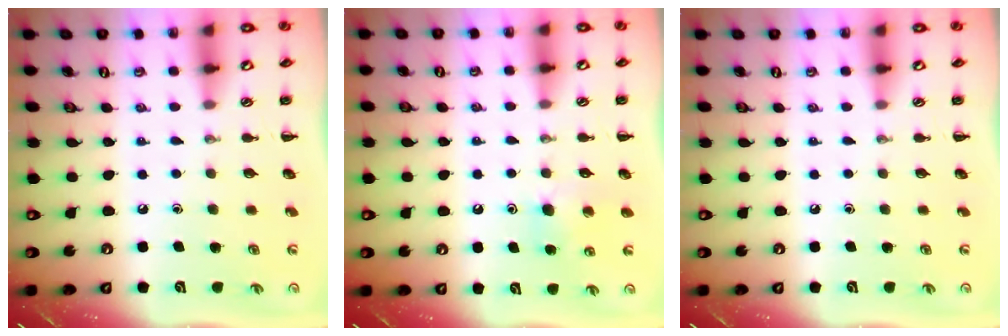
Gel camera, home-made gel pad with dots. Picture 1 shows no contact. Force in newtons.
{"total": 7.7, "press": 7.5, "slide": 1.9}
{"total": 0.0}